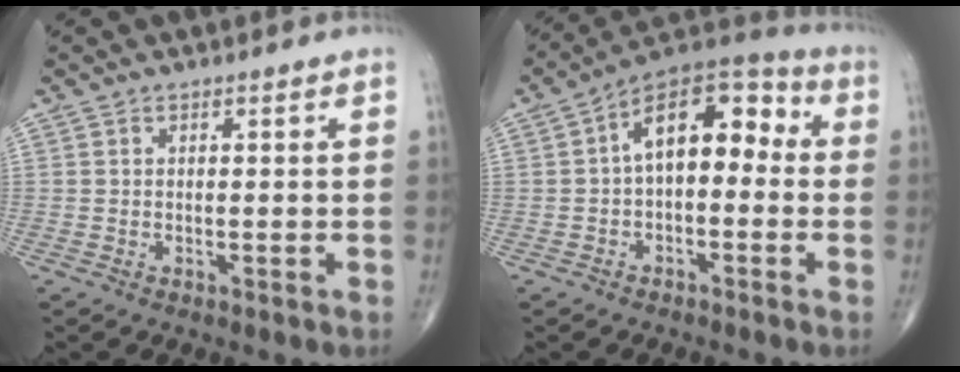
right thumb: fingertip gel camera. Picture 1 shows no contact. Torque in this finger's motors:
{"motor_torque": [0.23, 0.38, 0.22, -0.17, 0.12]}